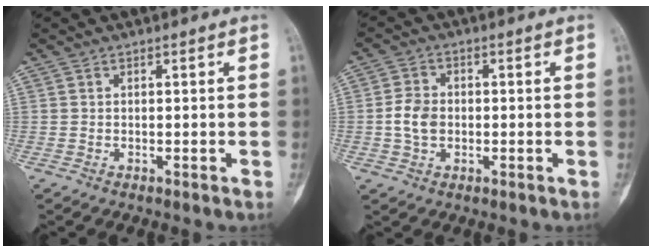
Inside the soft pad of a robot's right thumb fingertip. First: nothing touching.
{"total": 5.0, "force": [-0.5, 3.8, 3.3], "torque": [-0.058, 0.009, -0.014]}